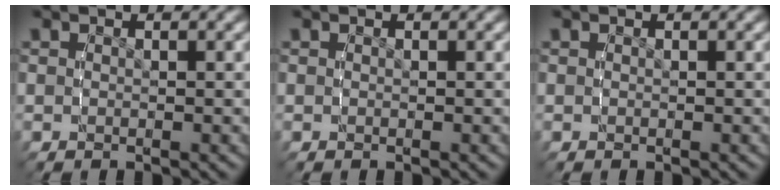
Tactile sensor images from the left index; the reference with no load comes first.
{"total": 0.0}
{"total": 0.0}